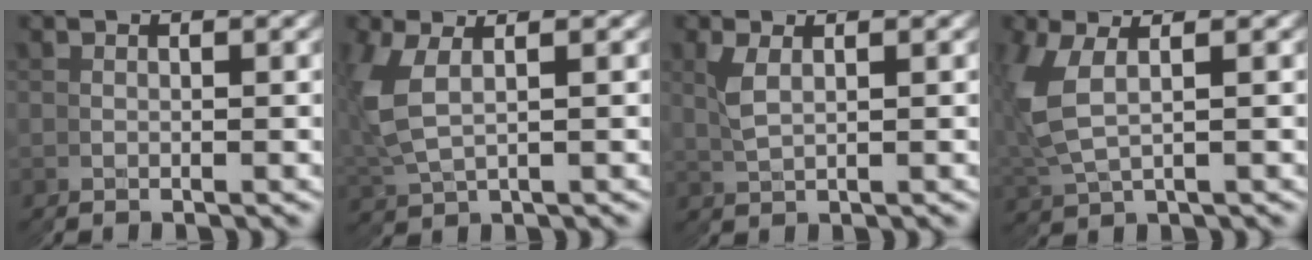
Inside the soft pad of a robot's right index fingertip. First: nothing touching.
{"total": 5.0, "force": [1.4, 4.1, 2.4], "torque": [-0.094, -0.013, 0.035]}
{"total": 1.1, "force": [1.1, 0.2, 0.2], "torque": [-0.023, -0.004, 0.028]}
{"total": 5.6, "force": [1.4, 4.6, 2.8], "torque": [-0.099, -0.010, 0.034]}